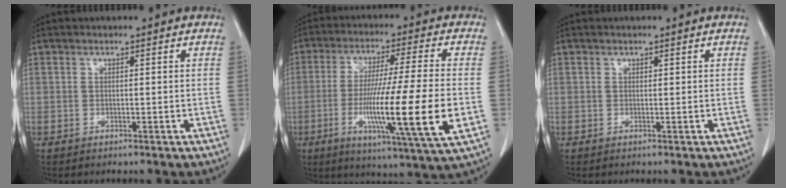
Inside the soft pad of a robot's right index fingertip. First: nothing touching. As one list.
[{"total": 17.8, "force": [-3.8, -0.6, 17.4], "torque": [-0.297, -0.025, -0.066]}, {"total": 0.0}]